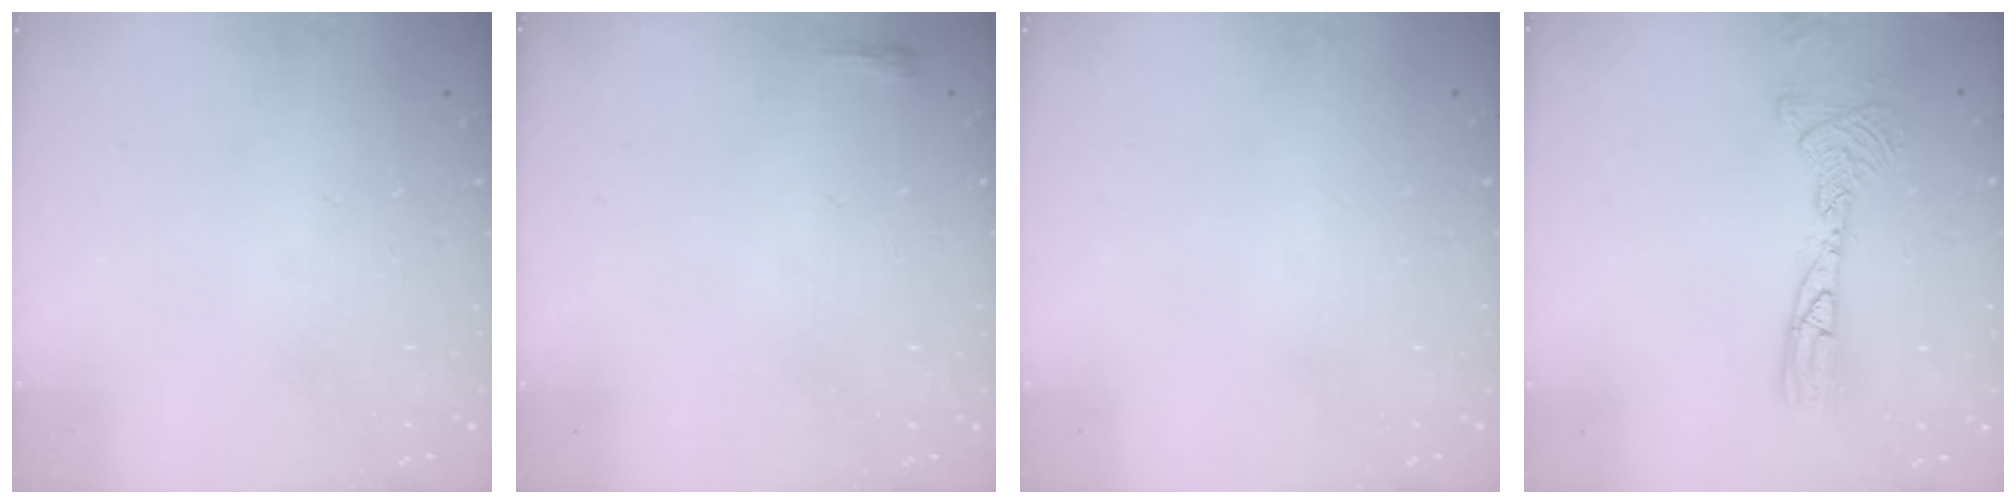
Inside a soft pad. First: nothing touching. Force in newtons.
{"total": 2.3, "press": 2.2, "slide": 0.7}
{"total": 0.0}
{"total": 11.9, "press": 11.6, "slide": 2.5}